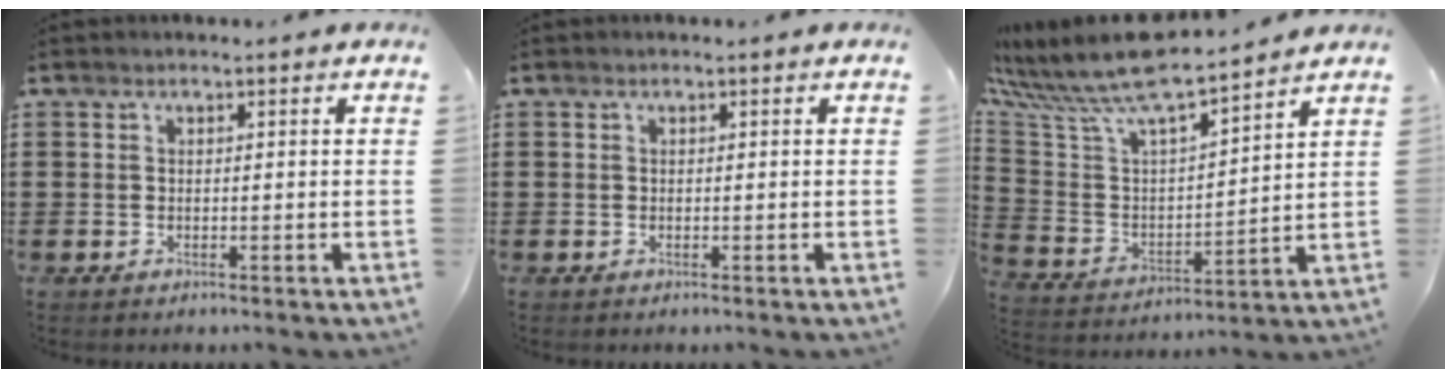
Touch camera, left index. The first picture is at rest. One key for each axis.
{"total": 0.0}
{"total": 8.9, "fx": 8.3, "fy": 0.6, "fz": 3.3, "tx": -0.105, "ty": -0.064, "tz": 0.138}